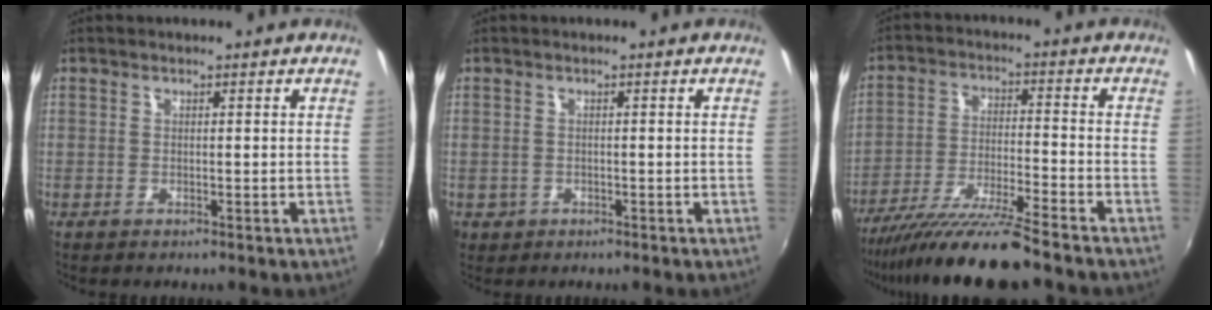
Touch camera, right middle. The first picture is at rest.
{"total": 2.2, "force": [-0.6, 2.0, 0.7], "torque": [-0.018, -0.005, -0.007]}
{"total": 13.7, "force": [-11.8, -0.4, 7.0], "torque": [-0.148, -0.022, -0.210]}